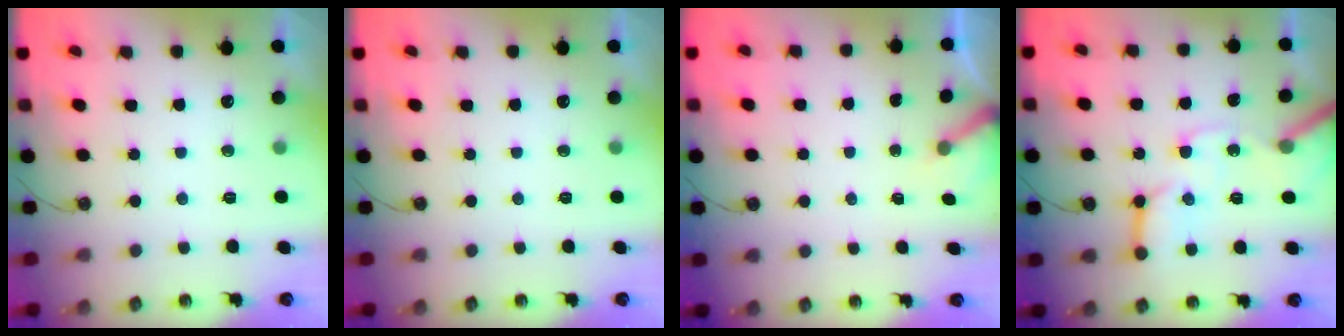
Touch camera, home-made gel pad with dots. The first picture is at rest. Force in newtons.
{"total": 0.0}
{"total": 2.5, "press": 2.5, "slide": 0.3}
{"total": 15.2, "press": 15.0, "slide": 2.1}